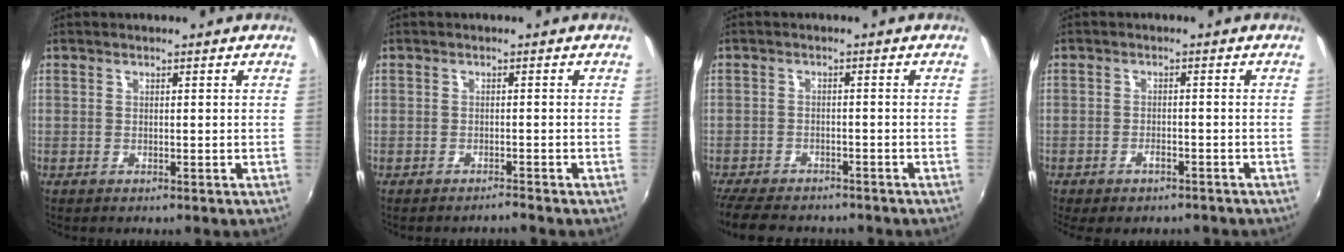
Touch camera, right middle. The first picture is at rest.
{"total": 1.0, "force": [-1.0, -0.2, 0.0], "torque": [0.001, -0.005, -0.018]}
{"total": 10.4, "force": [-9.0, 3.4, 4.1], "torque": [-0.104, -0.023, -0.147]}
{"total": 3.6, "force": [-2.8, 1.5, 1.8], "torque": [-0.043, -0.011, -0.042]}